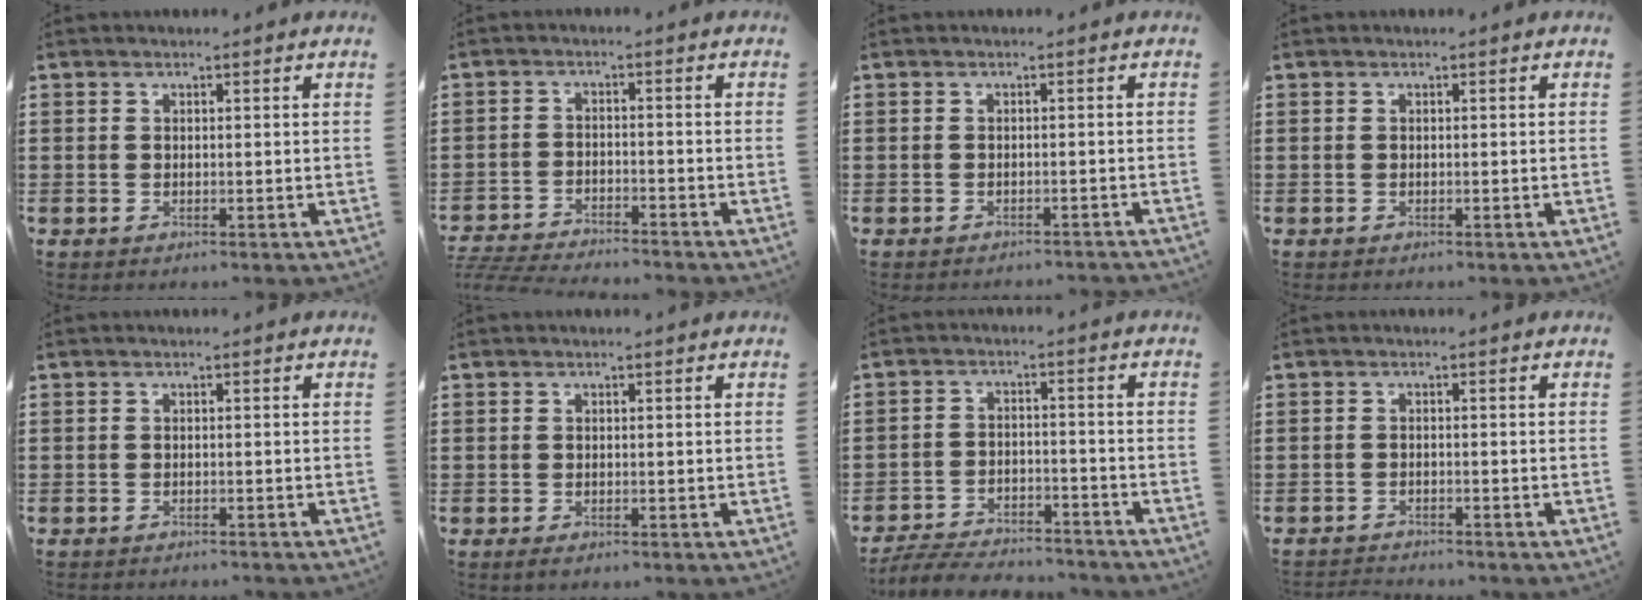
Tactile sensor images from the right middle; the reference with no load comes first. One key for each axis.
{"total": 4.5, "fx": -4.5, "fy": 0.3, "fz": 0.5, "tx": -0.023, "ty": 0.000, "tz": -0.096}
{"total": 1.1, "fx": -1.1, "fy": 0.0, "fz": 0.1, "tx": -0.004, "ty": 0.002, "tz": -0.024}
{"total": 0.0}
{"total": 0.8, "fx": -0.8, "fy": 0.1, "fz": 0.0, "tx": -0.002, "ty": 0.001, "tz": -0.018}
{"total": 0.7, "fx": -0.5, "fy": 0.4, "fz": 0.3, "tx": -0.006, "ty": -0.002, "tz": -0.009}
{"total": 6.2, "fx": -6.1, "fy": 0.9, "fz": 1.1, "tx": -0.024, "ty": 0.011, "tz": -0.121}
{"total": 1.5, "fx": -1.5, "fy": 0.1, "fz": -0.1, "tx": -0.003, "ty": 0.001, "tz": -0.032}